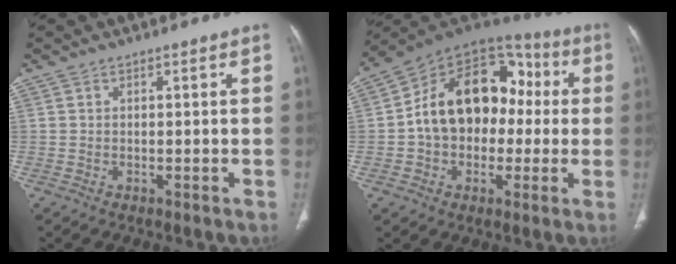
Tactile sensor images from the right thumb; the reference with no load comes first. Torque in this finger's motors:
{"motor_torque": [2.47, 2.54, 1.31, -1.16, 0.18]}